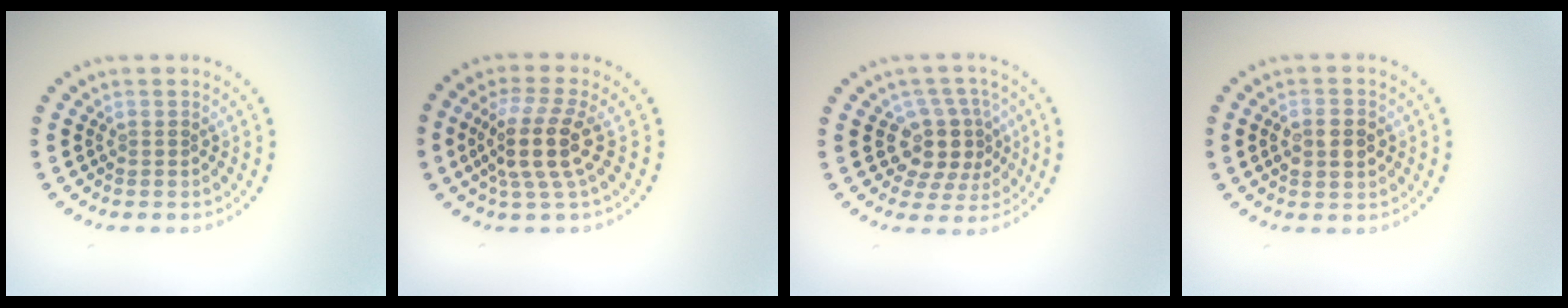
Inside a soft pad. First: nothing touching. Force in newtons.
{"total": 4.4, "press": 3.4, "slide": 2.7}
{"total": 4.0, "press": 3.3, "slide": 2.2}
{"total": 3.3, "press": 3.3, "slide": 0.5}